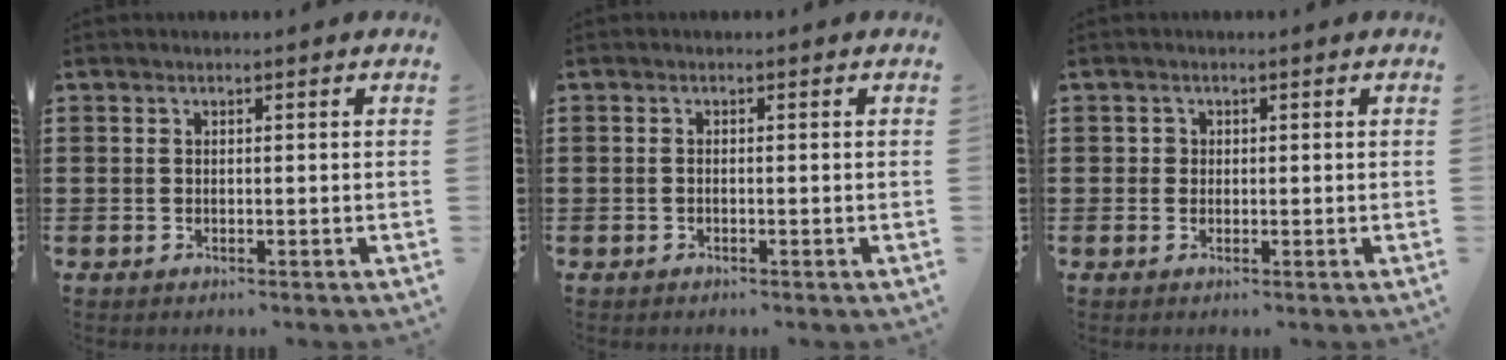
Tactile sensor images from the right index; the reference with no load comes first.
{"total": 0.0}
{"total": 1.0, "force": [0.1, 1.0, 0.2], "torque": [-0.008, 0.004, 0.001]}